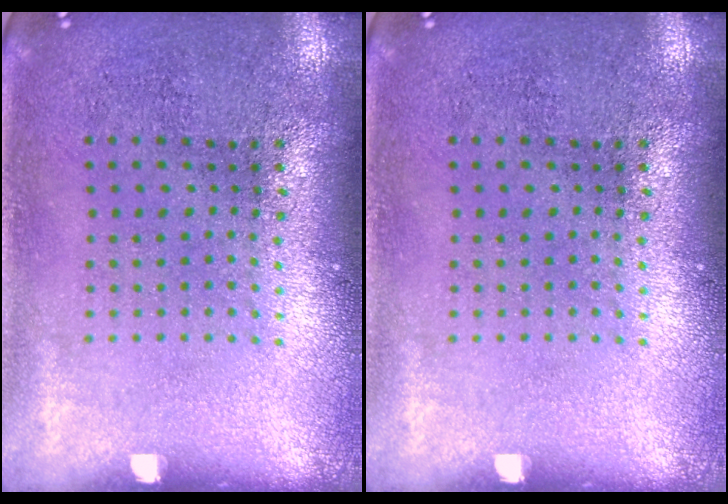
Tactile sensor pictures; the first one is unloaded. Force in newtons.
{"total": 0.0}